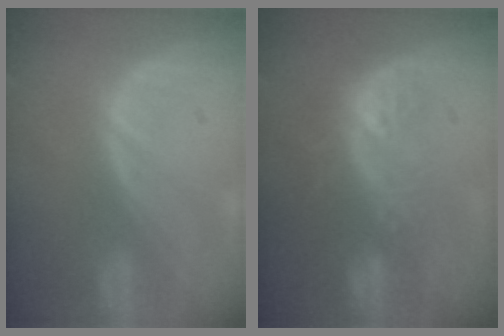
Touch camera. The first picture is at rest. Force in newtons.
{"total": 9.6, "press": 8.0, "slide": 5.4}